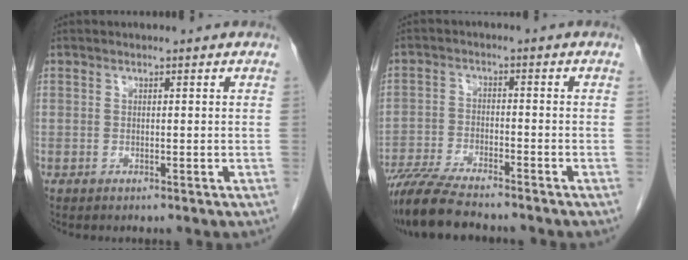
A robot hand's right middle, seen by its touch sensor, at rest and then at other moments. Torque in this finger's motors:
{"motor_torque": [1.20, -0.94, 0.15, 0.10]}